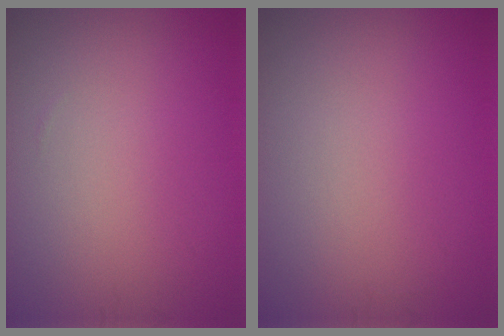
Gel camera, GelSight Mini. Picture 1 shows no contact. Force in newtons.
{"total": 0.0}